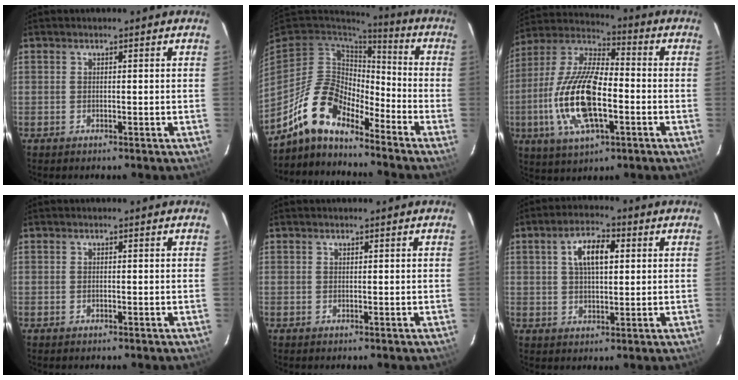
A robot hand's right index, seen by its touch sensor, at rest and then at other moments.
{"total": 12.2, "force": [-9.5, 4.8, 5.8], "torque": [-0.112, 0.014, -0.187]}
{"total": 18.4, "force": [-4.4, 7.0, 16.4], "torque": [-0.342, -0.004, -0.087]}
{"total": 0.0}
{"total": 0.0}
{"total": 7.2, "force": [2.1, 3.5, 6.0], "torque": [-0.107, 0.018, 0.038]}